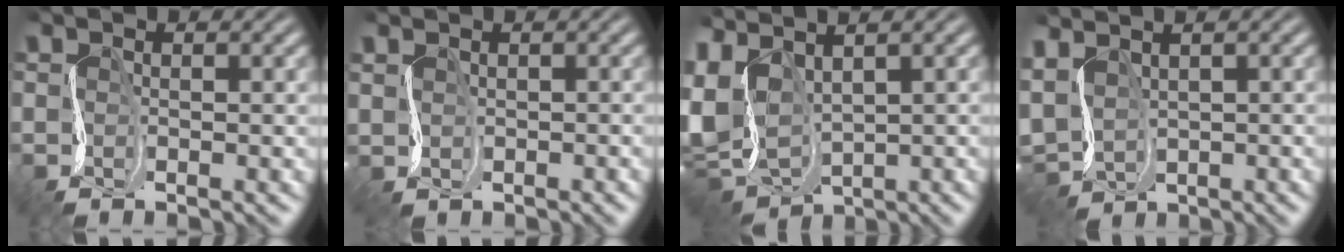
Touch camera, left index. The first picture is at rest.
{"total": 0.9, "force": [0.2, 0.7, -0.5], "torque": [0.011, 0.000, 0.014]}
{"total": 8.4, "force": [0.3, 5.4, 6.3], "torque": [-0.170, -0.005, 0.024]}
{"total": 4.1, "force": [1.4, 3.0, 2.5], "torque": [-0.071, 0.005, 0.043]}